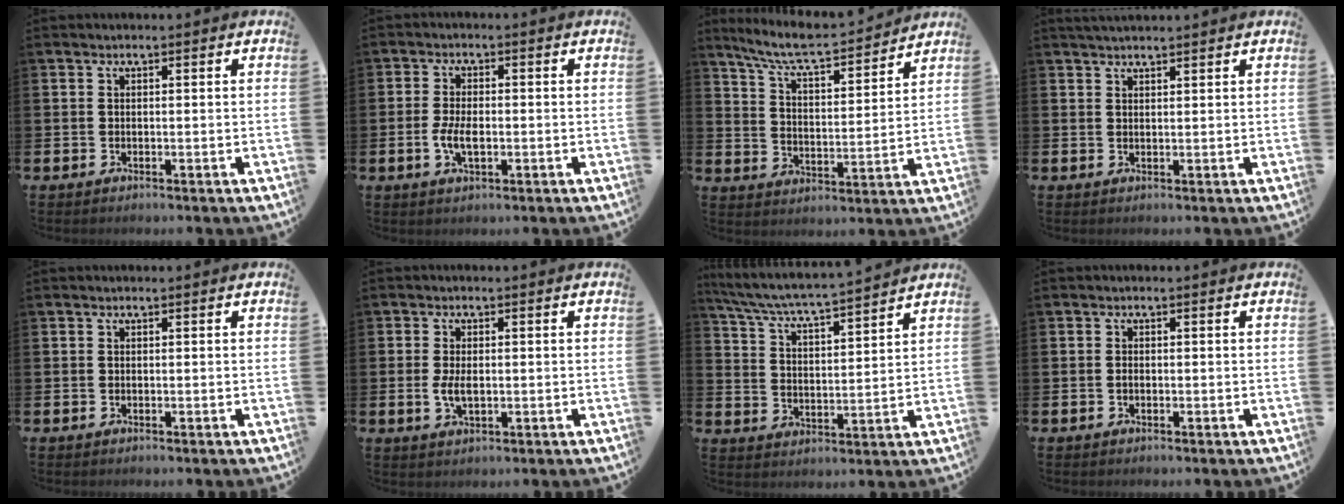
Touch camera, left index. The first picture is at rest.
{"total": 3.8, "force": [-0.7, 1.8, 3.3], "torque": [-0.058, -0.001, -0.016]}
{"total": 7.8, "force": [7.4, 0.6, 2.5], "torque": [-0.072, -0.056, 0.125]}
{"total": 2.0, "force": [1.9, 0.2, 0.4], "torque": [-0.006, -0.003, 0.034]}
{"total": 0.0}
{"total": 3.0, "force": [-0.1, 1.6, 2.5], "torque": [-0.042, 0.002, -0.004]}
{"total": 5.9, "force": [5.7, -0.1, 1.6], "torque": [-0.056, -0.045, 0.095]}
{"total": 0.6, "force": [-0.2, 0.4, 0.4], "torque": [0.000, -0.001, -0.008]}